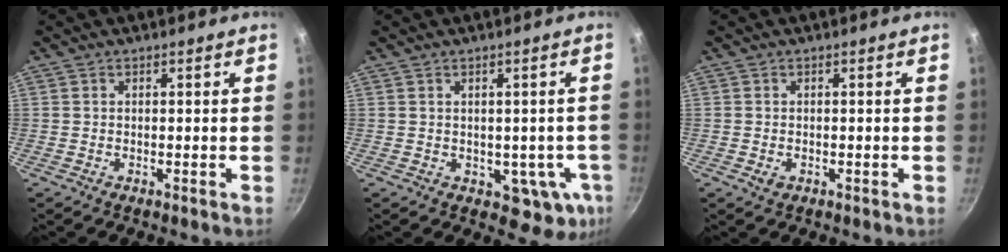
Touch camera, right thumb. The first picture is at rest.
{"total": 7.7, "force": [-1.2, 5.0, 5.8], "torque": [-0.028, 0.010, -0.006]}
{"total": 1.6, "force": [-0.4, 1.2, 1.0], "torque": [-0.016, -0.001, -0.005]}